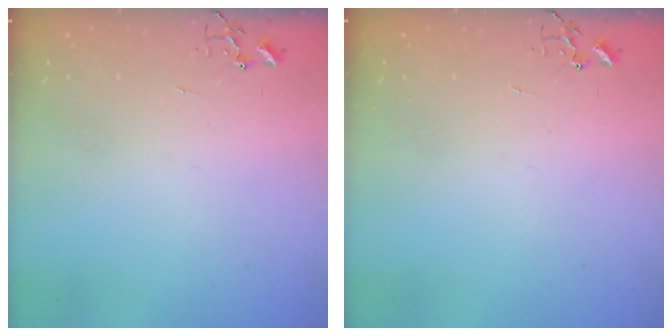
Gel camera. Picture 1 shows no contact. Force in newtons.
{"total": 0.0}